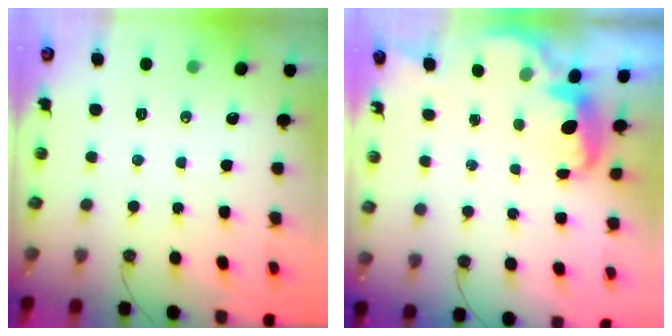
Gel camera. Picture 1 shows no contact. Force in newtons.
{"total": 2.5, "press": 2.4, "slide": 0.7}